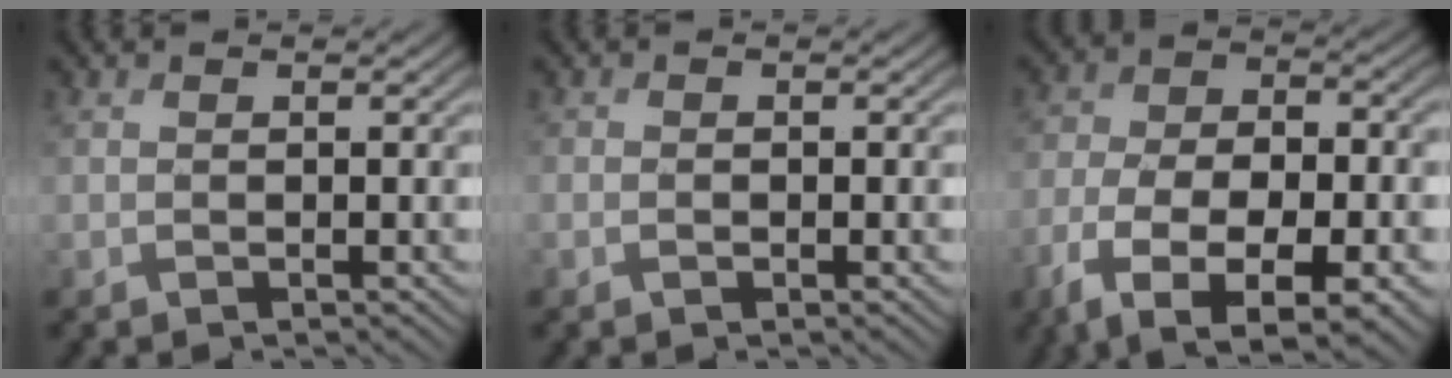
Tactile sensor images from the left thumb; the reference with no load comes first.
{"total": 0.9, "force": [-0.8, -0.2, -0.5], "torque": [0.011, 0.000, -0.006]}
{"total": 14.3, "force": [-7.4, 7.1, 9.9], "torque": [-0.188, -0.031, -0.095]}